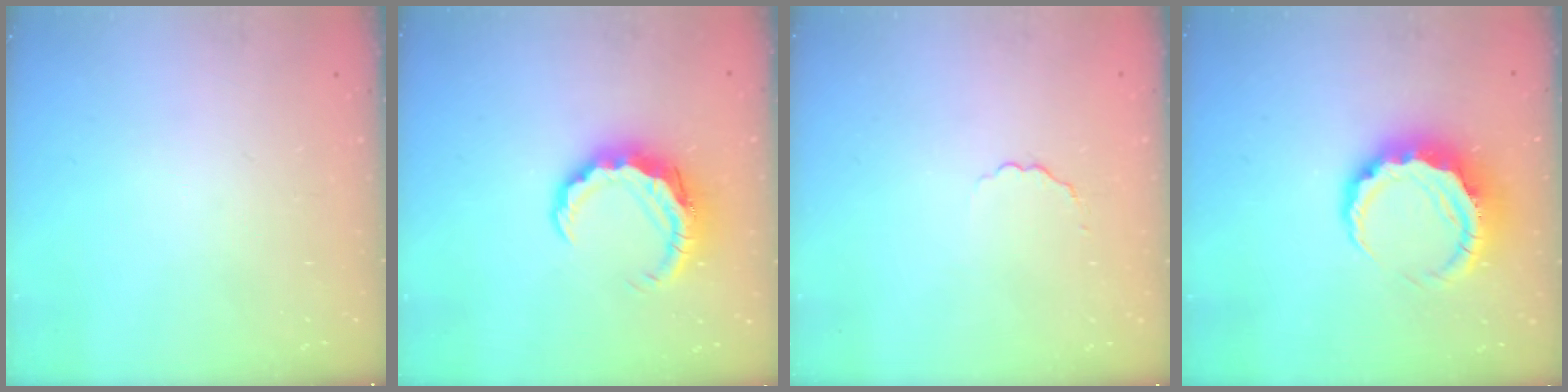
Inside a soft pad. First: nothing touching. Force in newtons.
{"total": 9.4, "press": 9.3, "slide": 1.5}
{"total": 1.9, "press": 1.7, "slide": 0.8}
{"total": 9.0, "press": 8.9, "slide": 1.8}